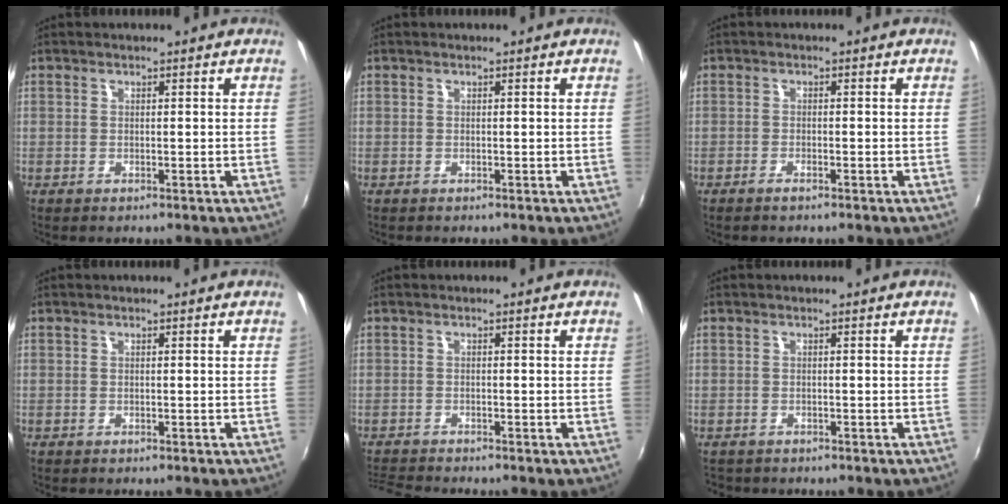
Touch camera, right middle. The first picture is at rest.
{"total": 0.0}
{"total": 1.5, "force": [-1.2, 0.2, 0.8], "torque": [-0.022, 0.000, -0.024]}
{"total": 0.0}
{"total": 4.1, "force": [-4.0, -0.2, 0.8], "torque": [-0.034, -0.017, -0.081]}
{"total": 1.7, "force": [-1.5, 0.8, 0.3], "torque": [-0.011, -0.004, -0.023]}